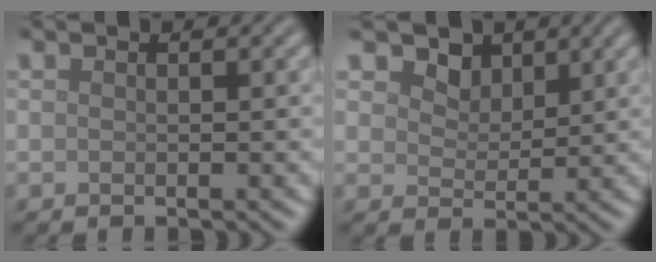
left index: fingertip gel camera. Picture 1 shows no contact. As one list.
[{"total": 2.6, "force": [1.9, 1.6, 0.9], "torque": [-0.031, -0.010, 0.033]}]